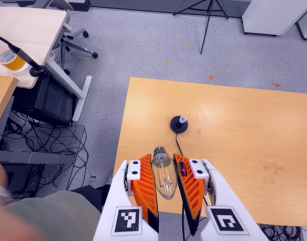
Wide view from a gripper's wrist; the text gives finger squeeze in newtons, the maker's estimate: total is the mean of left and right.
{"total": 17.9, "left": 19.0, "right": 16.7}